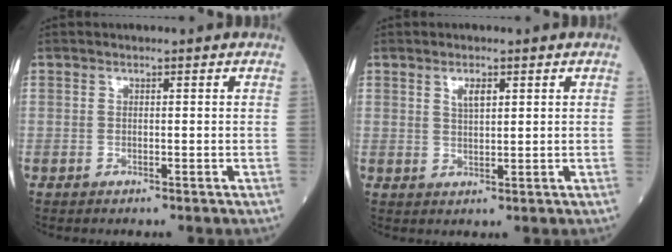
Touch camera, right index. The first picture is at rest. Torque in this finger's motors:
{"motor_torque": [-0.01, 0.02, 0.03, 0.03]}